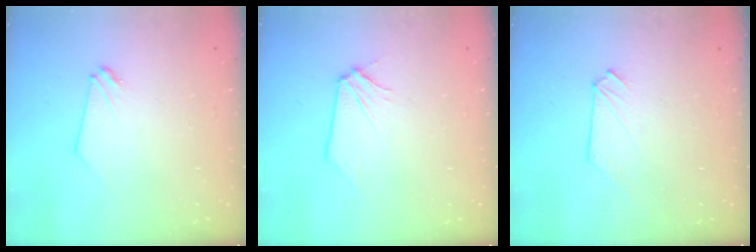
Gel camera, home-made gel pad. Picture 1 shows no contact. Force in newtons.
{"total": 0.6, "press": 0.6, "slide": 0.1}
{"total": 0.0}